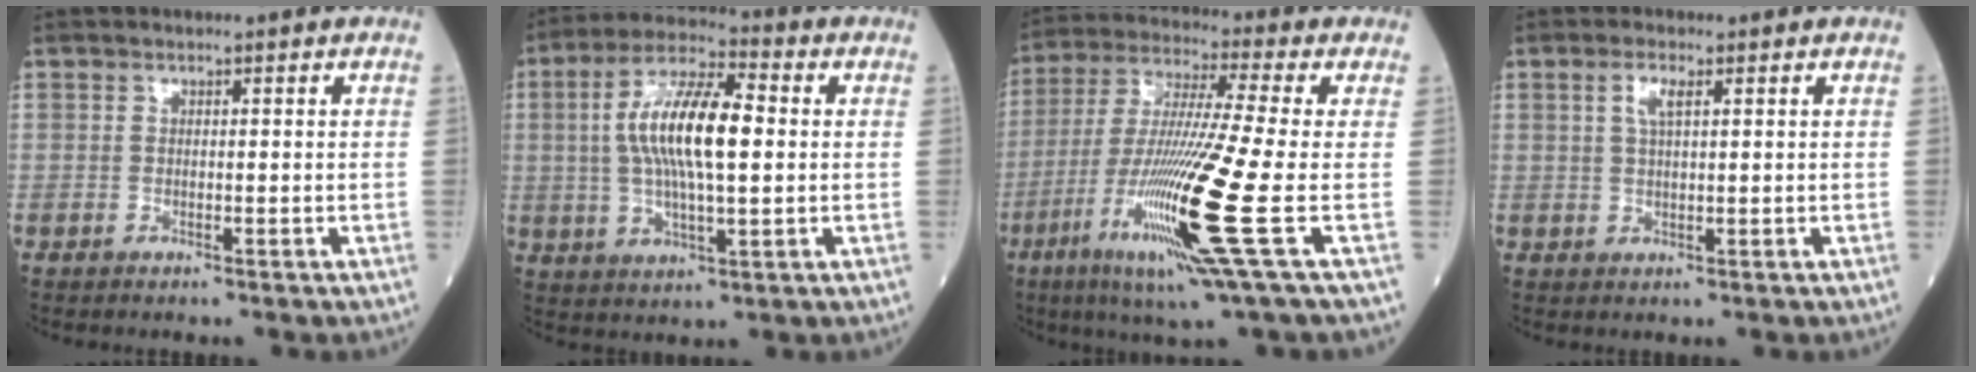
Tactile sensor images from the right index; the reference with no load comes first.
{"total": 13.3, "force": [1.2, 3.4, 12.8], "torque": [-0.249, 0.018, 0.019]}
{"total": 17.6, "force": [-5.6, -1.3, 16.6], "torque": [-0.344, -0.036, -0.115]}
{"total": 2.7, "force": [1.1, 0.6, 2.4], "torque": [-0.053, 0.004, 0.022]}